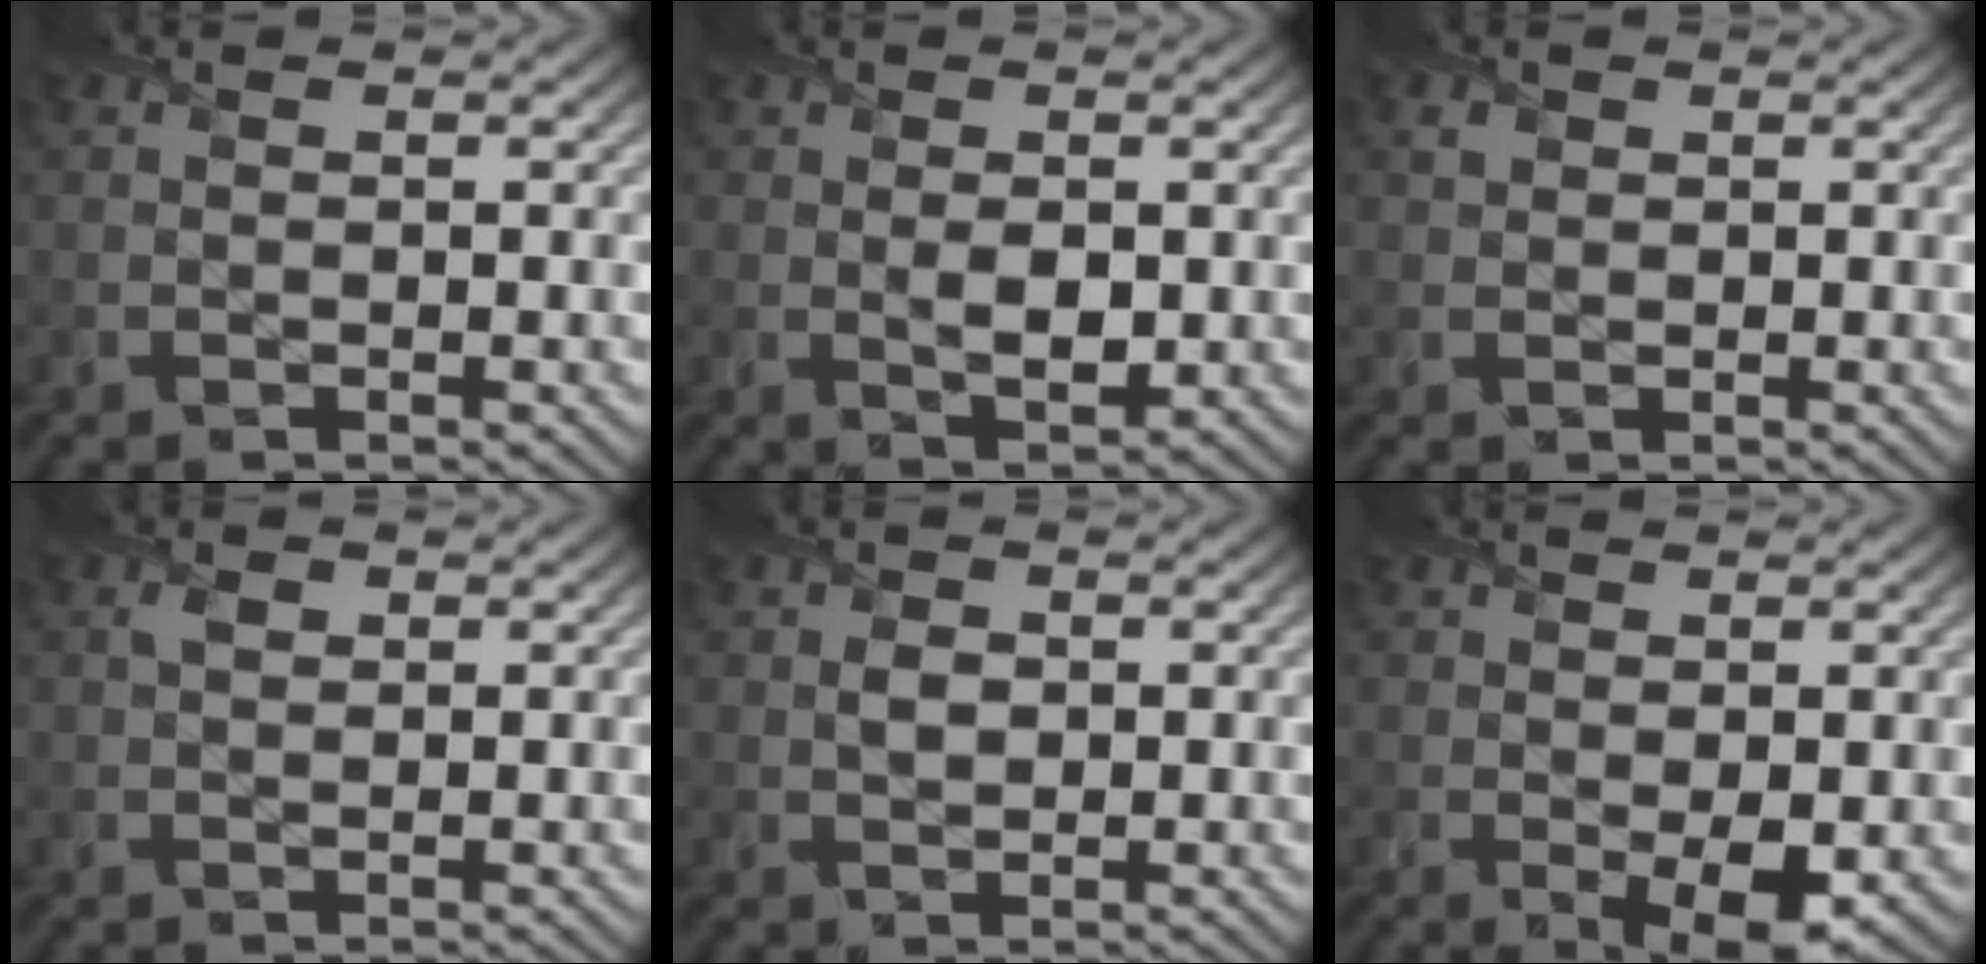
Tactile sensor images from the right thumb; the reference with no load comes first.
{"total": 2.6, "force": [0.3, 1.7, 2.0], "torque": [-0.042, -0.010, 0.008]}
{"total": 1.3, "force": [0.6, 1.1, 0.4], "torque": [-0.007, -0.001, 0.008]}
{"total": 1.3, "force": [0.6, 0.9, 0.8], "torque": [-0.019, 0.003, 0.008]}
{"total": 1.8, "force": [0.4, 1.5, 1.0], "torque": [-0.021, -0.003, 0.002]}
{"total": 3.4, "force": [-0.2, 1.7, 3.0], "torque": [-0.052, -0.012, -0.001]}